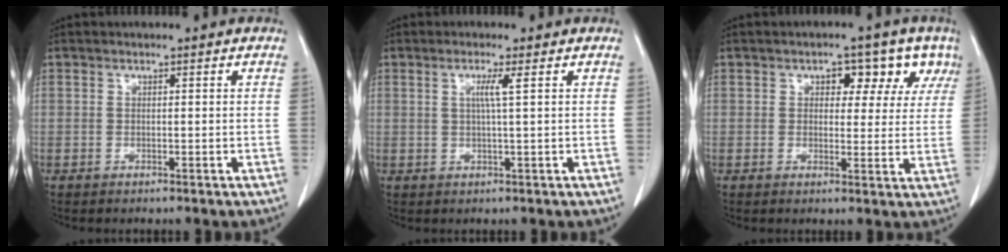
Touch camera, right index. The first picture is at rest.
{"total": 2.5, "force": [0.7, -0.6, 2.3], "torque": [-0.047, -0.001, 0.013]}
{"total": 6.4, "force": [3.3, 4.0, 3.8], "torque": [-0.028, 0.018, 0.037]}